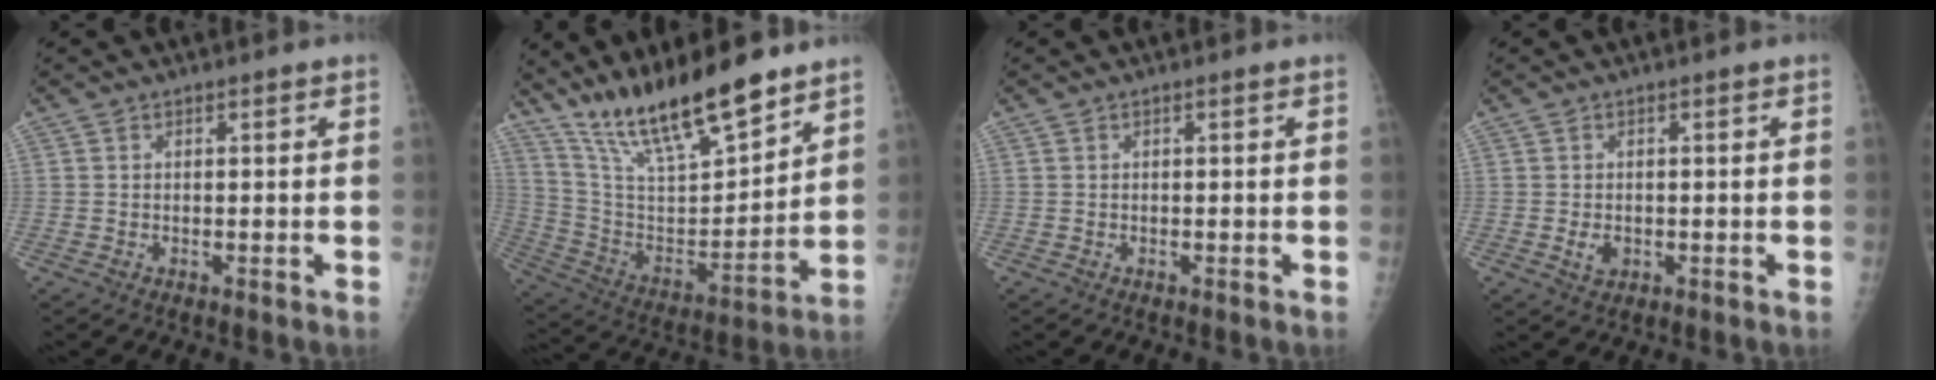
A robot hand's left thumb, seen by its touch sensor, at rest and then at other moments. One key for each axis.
{"total": 20.6, "fx": 15.9, "fy": 5.1, "fz": 12.1, "tx": -0.181, "ty": -0.082, "tz": 0.295}
{"total": 0.0}
{"total": 2.4, "fx": -0.3, "fy": 1.8, "fz": 1.5, "tx": -0.021, "ty": -0.002, "tz": -0.001}